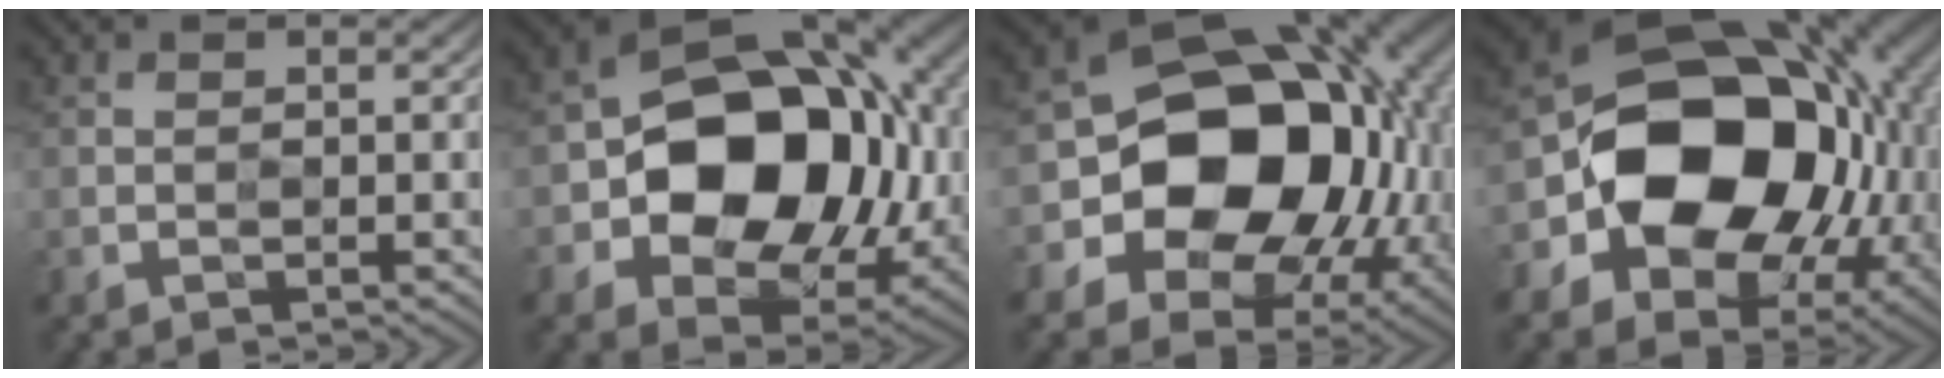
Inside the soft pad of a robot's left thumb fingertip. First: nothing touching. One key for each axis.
{"total": 15.3, "fx": 0.0, "fy": 11.2, "fz": 10.4, "tx": -0.137, "ty": -0.001, "tz": -0.007}
{"total": 18.9, "fx": -1.7, "fy": 14.8, "fz": 11.6, "tx": -0.200, "ty": -0.048, "tz": -0.011}
{"total": 19.4, "fx": -1.3, "fy": 15.1, "fz": 12.1, "tx": -0.216, "ty": -0.040, "tz": -0.006}